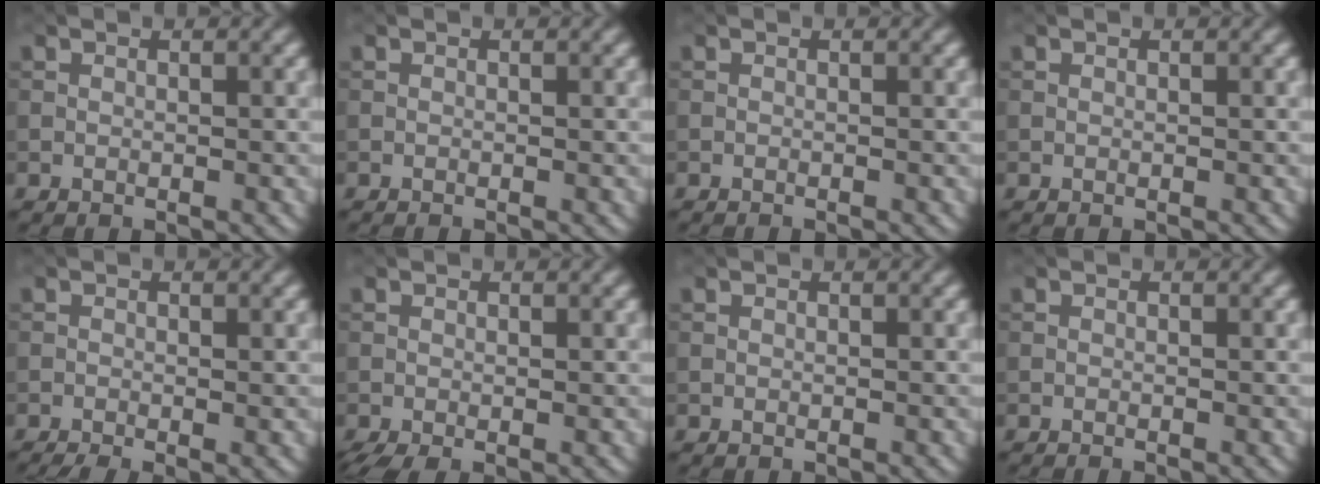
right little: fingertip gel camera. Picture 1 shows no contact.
{"total": 0.5, "force": [-0.5, -0.1, 0.2], "torque": [-0.005, -0.004, -0.011]}
{"total": 0.8, "force": [-0.8, -0.2, 0.2], "torque": [-0.004, -0.008, -0.016]}
{"total": 0.0}
{"total": 2.3, "force": [-1.1, 0.7, 1.9], "torque": [-0.040, -0.007, -0.025]}
{"total": 2.5, "force": [-1.3, 1.0, 1.9], "torque": [-0.049, -0.005, -0.023]}
{"total": 0.0}
{"total": 0.8, "force": [-0.7, -0.1, 0.4], "torque": [-0.008, -0.007, -0.015]}